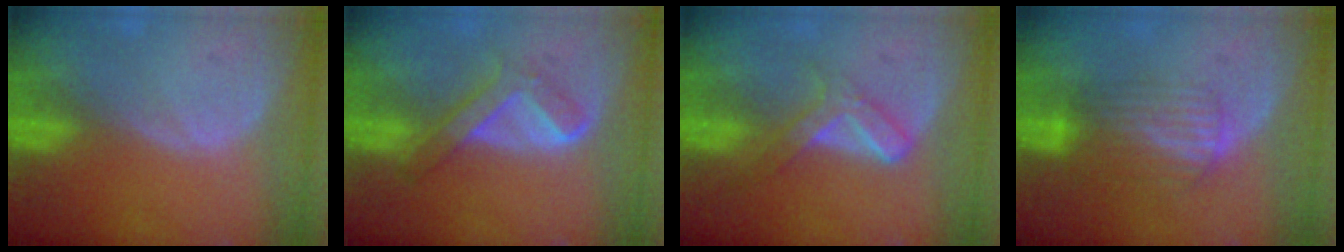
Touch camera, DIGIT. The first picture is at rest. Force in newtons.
{"total": 5.3, "press": 5.0, "slide": 1.9}
{"total": 5.3, "press": 4.6, "slide": 2.7}
{"total": 6.8, "press": 5.9, "slide": 3.4}